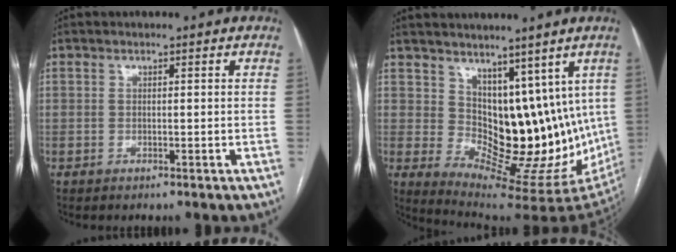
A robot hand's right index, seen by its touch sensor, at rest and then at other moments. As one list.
[{"total": 12.9, "force": [4.8, 7.3, 9.5], "torque": [-0.127, -0.001, 0.096]}]